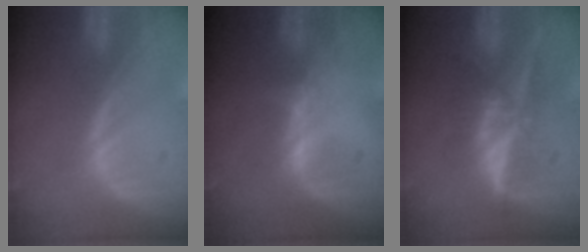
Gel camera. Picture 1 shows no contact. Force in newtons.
{"total": 0.7, "press": 0.7, "slide": 0.2}
{"total": 5.4, "press": 5.2, "slide": 1.5}